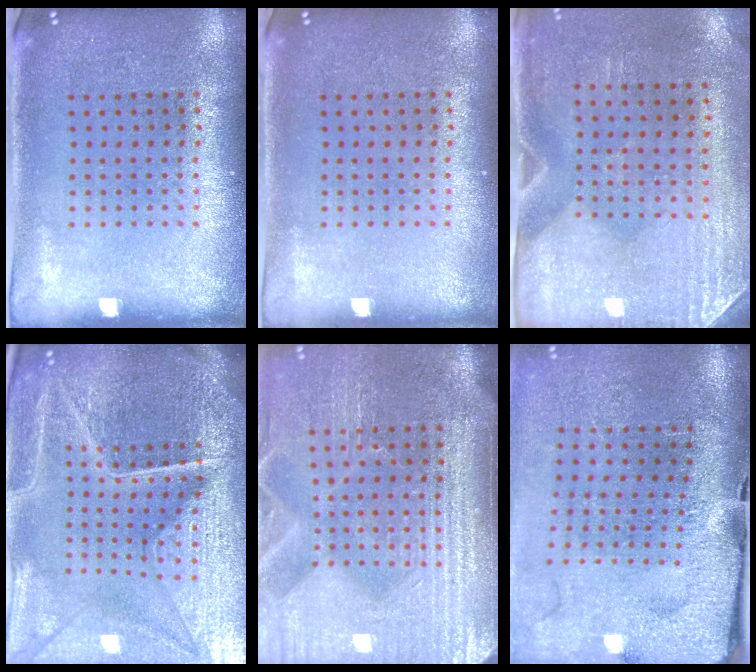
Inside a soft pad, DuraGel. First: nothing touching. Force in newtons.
{"total": 0.0}
{"total": 2.9, "press": 2.5, "slide": 1.5}
{"total": 6.2, "press": 5.6, "slide": 2.7}
{"total": 4.7, "press": 4.2, "slide": 2.1}
{"total": 4.3, "press": 3.4, "slide": 2.6}